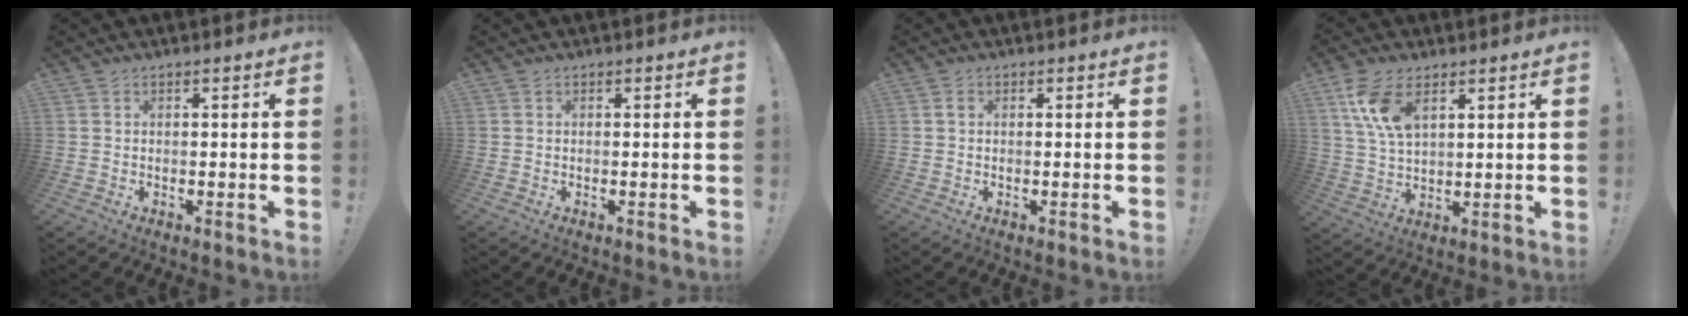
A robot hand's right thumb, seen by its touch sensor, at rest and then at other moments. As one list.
[{"total": 0.0}, {"total": 0.7, "force": [0.1, 0.5, 0.4], "torque": [-0.011, 0.004, 0.003]}, {"total": 10.9, "force": [5.7, 5.4, 7.5], "torque": [-0.149, -0.018, 0.106]}]